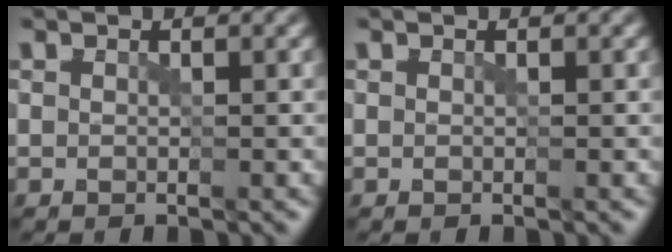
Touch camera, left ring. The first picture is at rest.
{"total": 0.0}